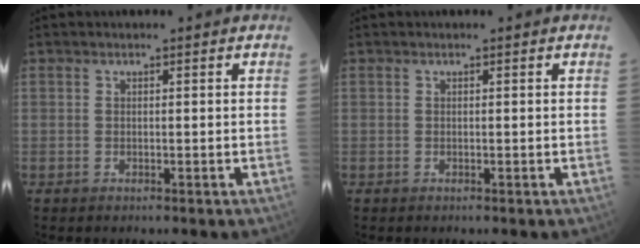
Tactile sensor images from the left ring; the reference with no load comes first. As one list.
[{"total": 0.0}]